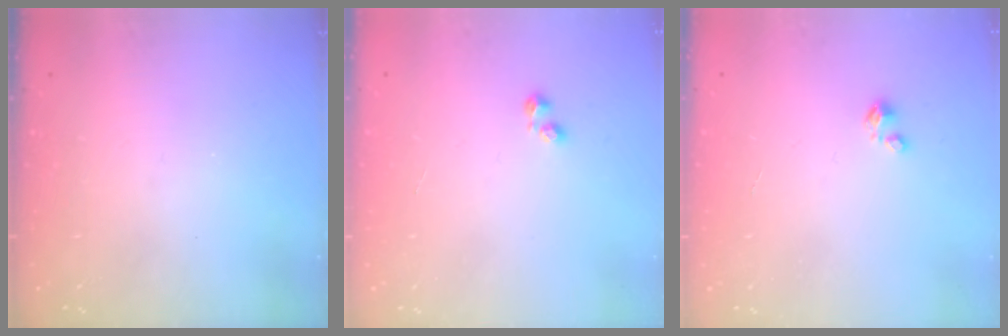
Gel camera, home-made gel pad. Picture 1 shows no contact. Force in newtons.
{"total": 1.9, "press": 1.8, "slide": 0.5}
{"total": 0.0}